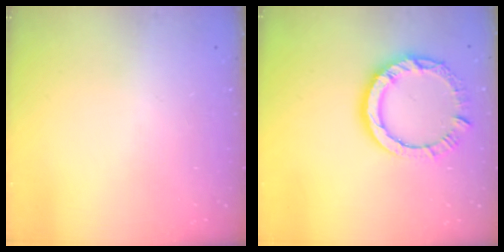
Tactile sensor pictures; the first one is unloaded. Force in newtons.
{"total": 11.7, "press": 11.6, "slide": 1.4}